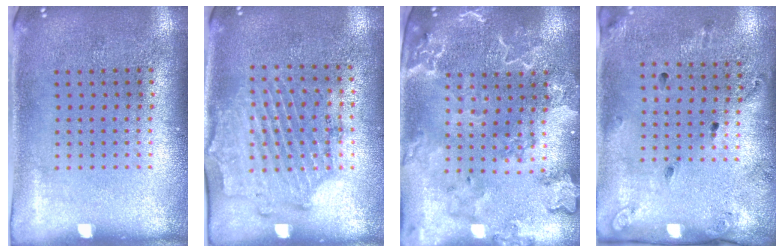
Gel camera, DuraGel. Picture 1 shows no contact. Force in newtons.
{"total": 1.7, "press": 1.4, "slide": 0.9}
{"total": 2.6, "press": 2.5, "slide": 0.9}
{"total": 1.8, "press": 1.2, "slide": 1.4}